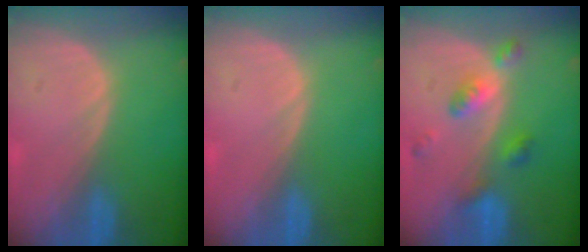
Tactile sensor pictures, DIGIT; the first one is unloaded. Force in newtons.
{"total": 0.0}
{"total": 5.9, "press": 5.1, "slide": 2.9}